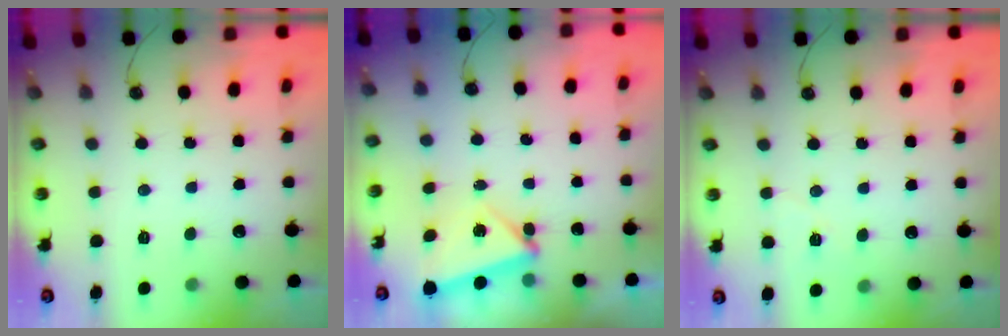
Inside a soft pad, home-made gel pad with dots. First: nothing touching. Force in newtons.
{"total": 5.6, "press": 5.5, "slide": 0.6}
{"total": 6.3, "press": 5.5, "slide": 2.9}